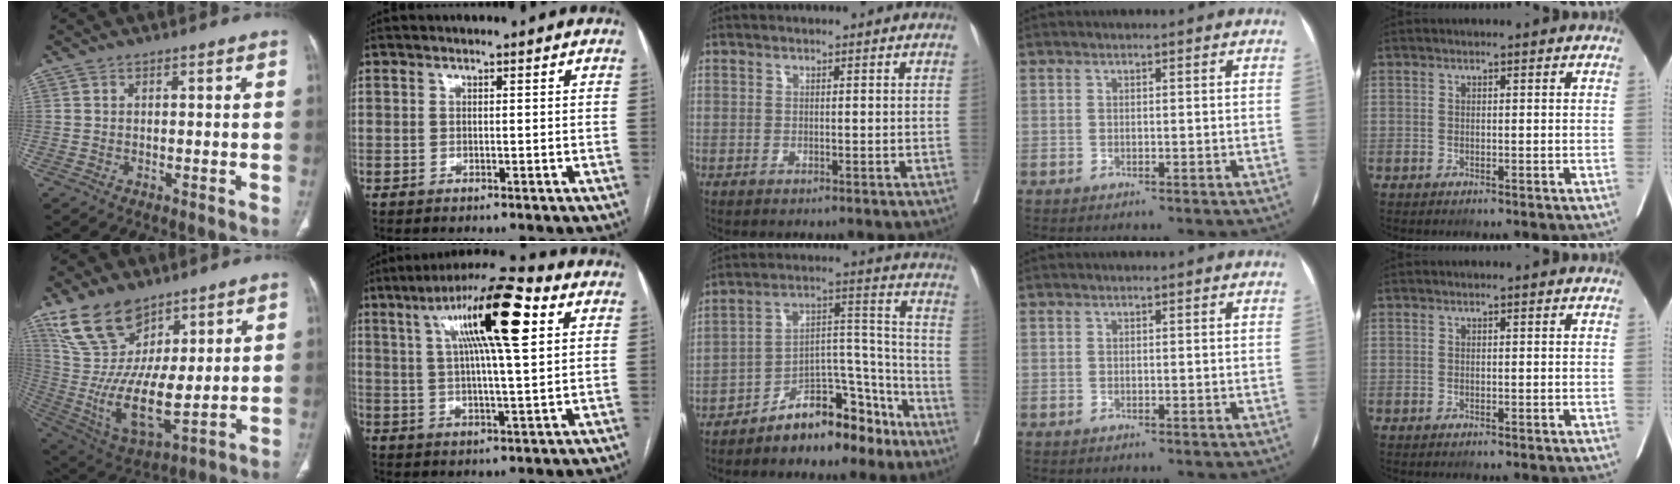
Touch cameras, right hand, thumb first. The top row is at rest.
{"thumb": {"total": 18.1, "force": [9.8, 9.3, 12.1], "torque": [-0.210, -0.048, 0.208]}, "index": {"total": 15.8, "force": [5.7, 1.6, 14.6], "torque": [-0.246, 0.027, 0.087]}, "middle": {"total": 12.0, "force": [-9.6, 4.7, 5.5], "torque": [-0.079, 0.051, -0.159]}}